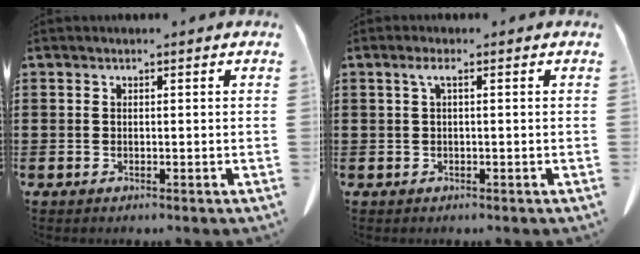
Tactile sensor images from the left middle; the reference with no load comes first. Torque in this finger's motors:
{"motor_torque": [0.40, -0.43, 0.24, 0.03]}